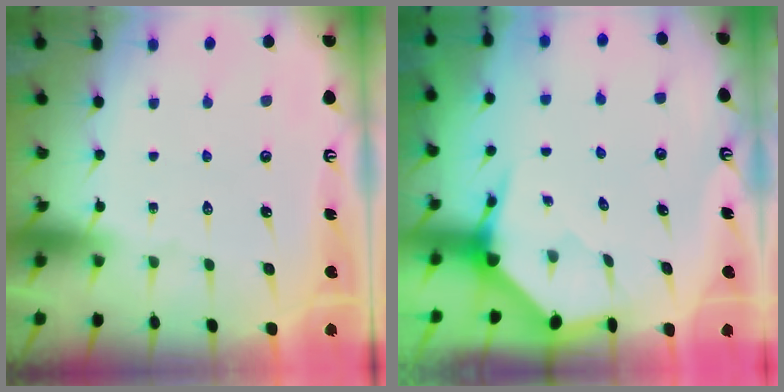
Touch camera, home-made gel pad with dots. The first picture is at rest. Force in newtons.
{"total": 4.0, "press": 3.9, "slide": 0.4}